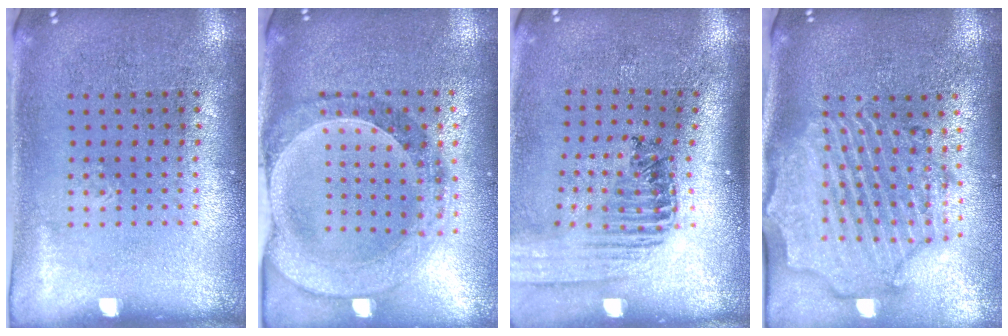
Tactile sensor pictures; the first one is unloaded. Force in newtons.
{"total": 1.4, "press": 1.4, "slide": 0.3}
{"total": 1.5, "press": 1.4, "slide": 0.3}
{"total": 2.9, "press": 2.5, "slide": 1.4}